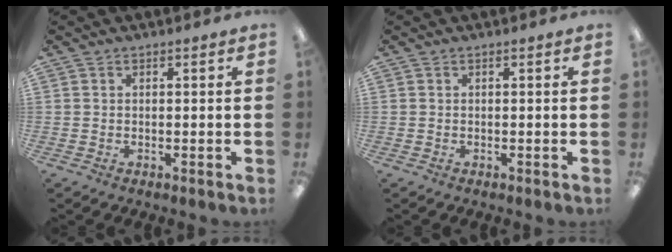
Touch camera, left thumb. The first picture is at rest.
{"total": 0.0}